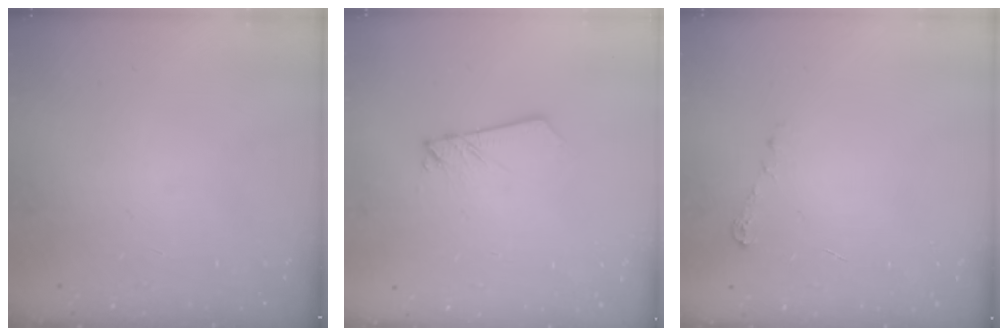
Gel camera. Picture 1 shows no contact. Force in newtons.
{"total": 2.7, "press": 2.6, "slide": 0.3}
{"total": 4.0, "press": 3.9, "slide": 0.5}